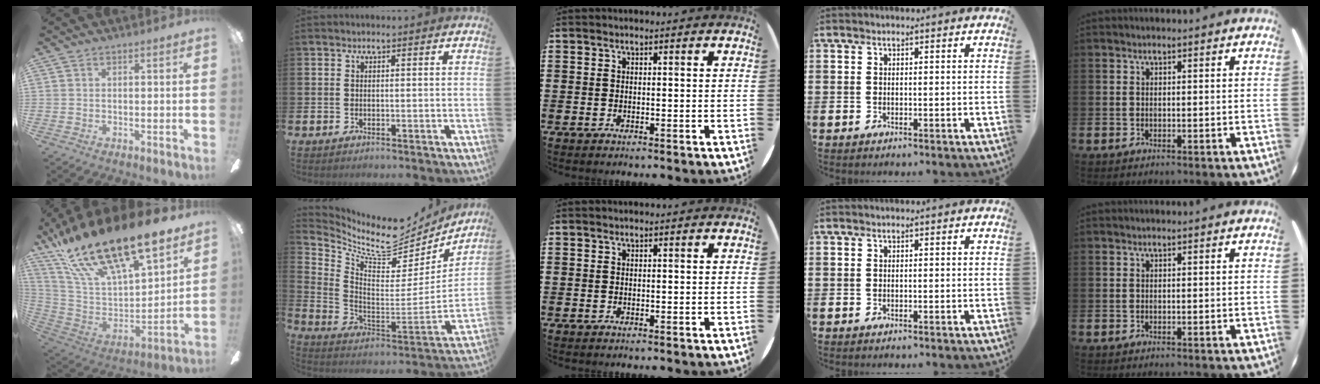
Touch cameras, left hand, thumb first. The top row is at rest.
{"thumb": {"total": 24.3, "force": [18.2, 7.4, 14.3], "torque": [-0.256, -0.121, 0.308]}, "index": {"total": 8.0, "force": [6.3, 3.7, 3.2], "torque": [-0.089, -0.058, 0.103]}}